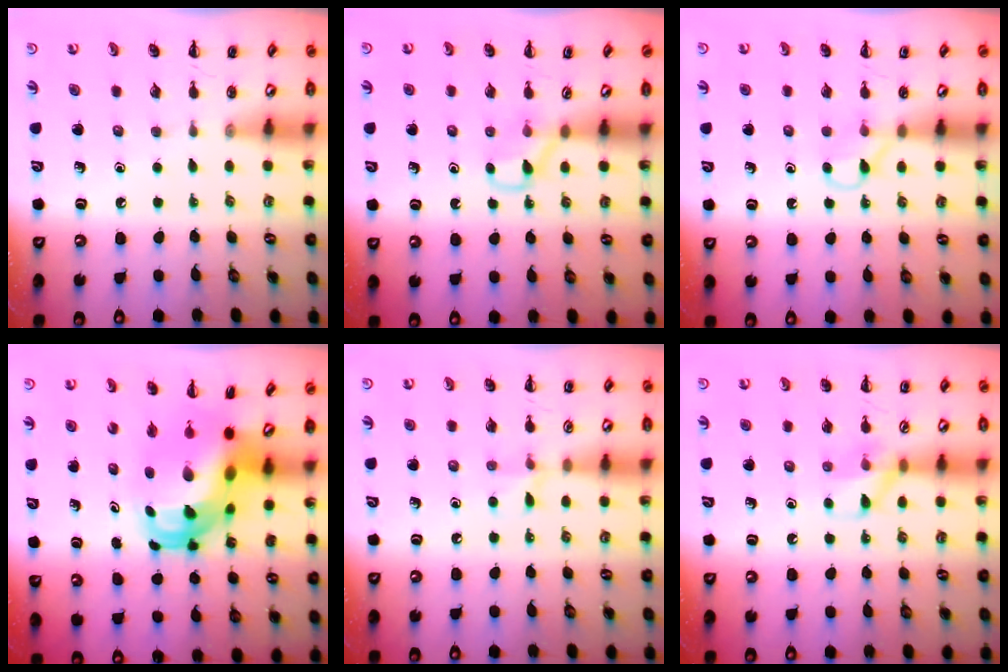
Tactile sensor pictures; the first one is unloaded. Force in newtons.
{"total": 3.6, "press": 3.4, "slide": 1.3}
{"total": 2.9, "press": 2.7, "slide": 0.9}
{"total": 9.0, "press": 8.6, "slide": 2.5}
{"total": 5.4, "press": 5.1, "slide": 2.0}
{"total": 7.7, "press": 7.7, "slide": 0.6}